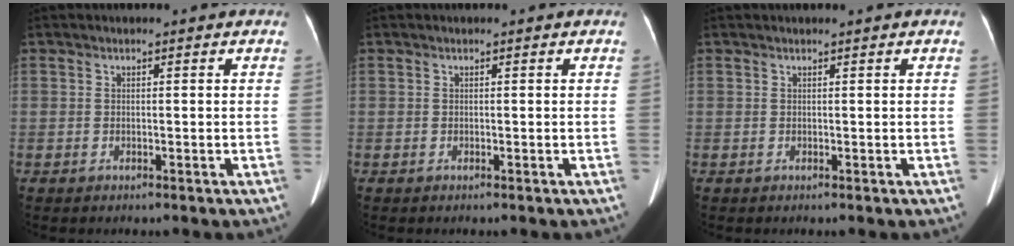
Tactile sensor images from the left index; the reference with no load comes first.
{"total": 0.0}
{"total": 0.5, "force": [0.5, -0.1, 0.2], "torque": [-0.005, 0.010, 0.014]}